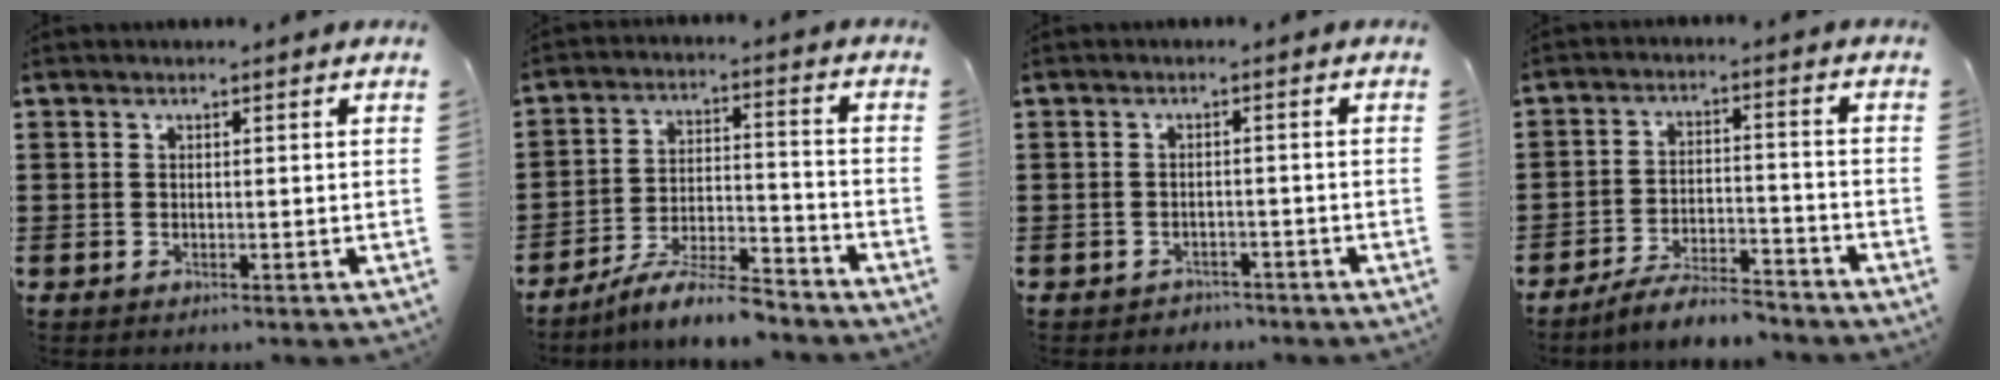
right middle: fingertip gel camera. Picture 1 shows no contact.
{"total": 7.9, "force": [-7.1, 0.6, 3.3], "torque": [-0.064, 0.007, -0.137]}
{"total": 1.6, "force": [-1.5, 0.4, -0.1], "torque": [-0.005, 0.002, -0.034]}
{"total": 5.9, "force": [-5.5, 0.5, 1.9], "torque": [-0.037, 0.000, -0.108]}